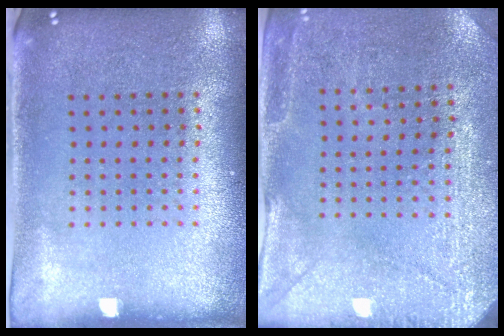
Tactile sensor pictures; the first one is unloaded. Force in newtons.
{"total": 2.9, "press": 2.8, "slide": 0.7}